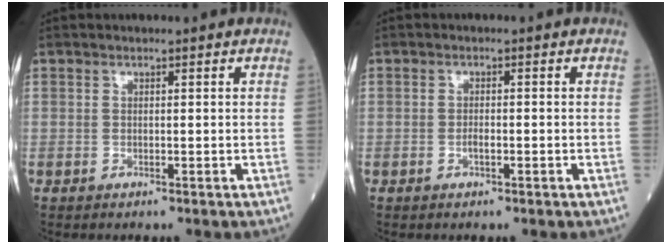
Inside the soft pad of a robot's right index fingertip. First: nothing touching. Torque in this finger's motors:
{"motor_torque": [0.19, 0.04, 0.11, 0.03]}